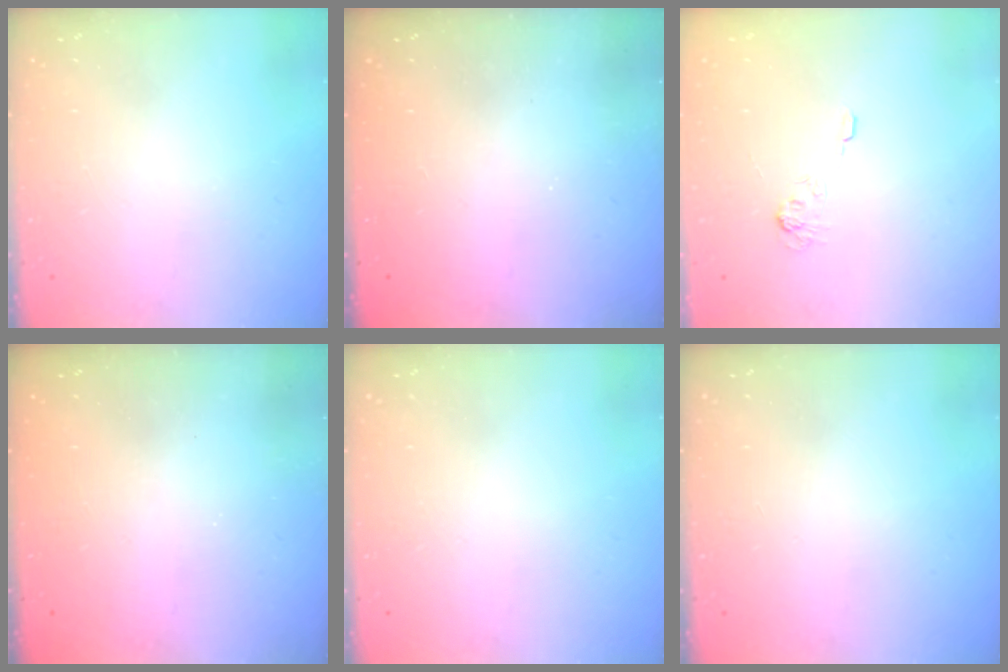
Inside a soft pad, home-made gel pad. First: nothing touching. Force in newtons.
{"total": 2.3, "press": 2.2, "slide": 0.8}
{"total": 3.3, "press": 2.9, "slide": 1.6}
{"total": 2.5, "press": 2.4, "slide": 0.7}
{"total": 0.0}
{"total": 0.0}